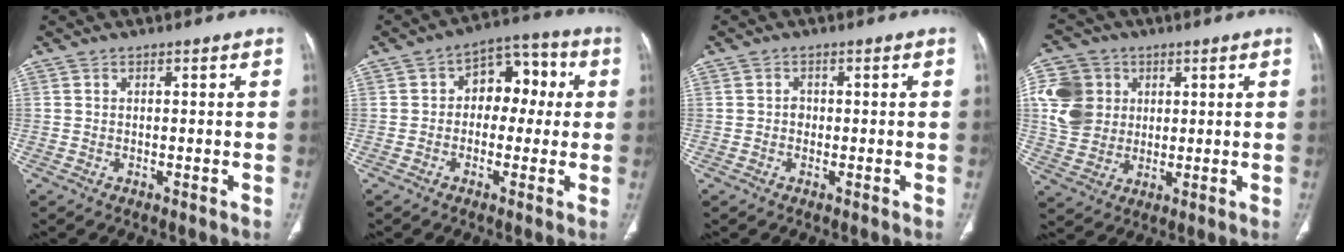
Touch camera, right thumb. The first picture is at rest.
{"total": 9.8, "force": [0.9, 6.8, 7.0], "torque": [-0.053, 0.033, 0.003]}
{"total": 1.4, "force": [-0.1, 1.2, 0.7], "torque": [-0.004, 0.004, -0.003]}
{"total": 12.0, "force": [2.4, 10.4, 5.6], "torque": [-0.101, 0.003, 0.045]}